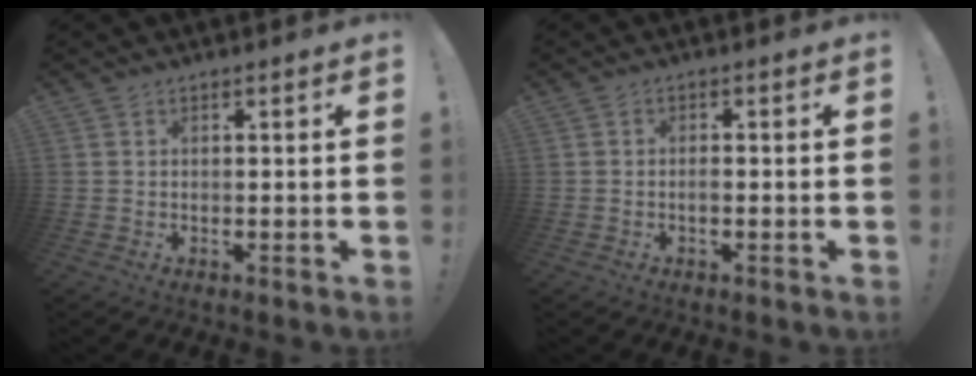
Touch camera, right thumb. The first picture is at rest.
{"total": 1.2, "force": [-0.7, 0.5, 0.8], "torque": [-0.013, 0.002, -0.013]}